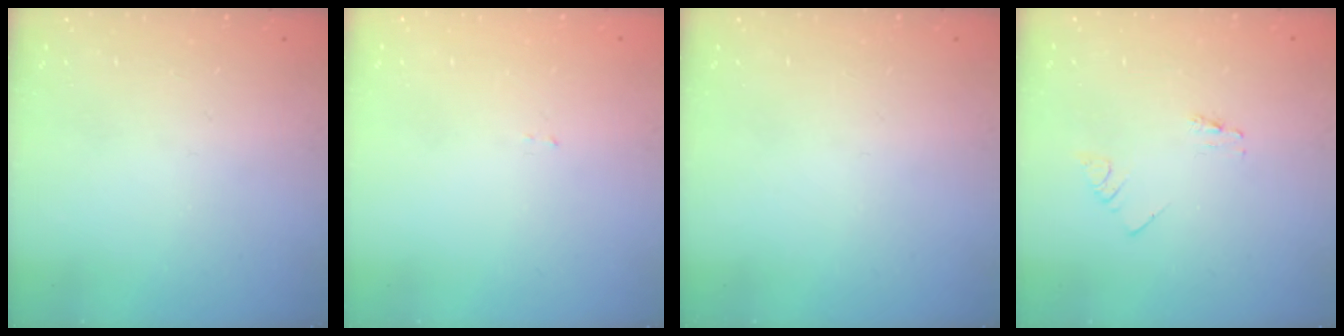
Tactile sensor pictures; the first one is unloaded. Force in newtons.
{"total": 1.6, "press": 1.6, "slide": 0.1}
{"total": 0.0}
{"total": 0.0}